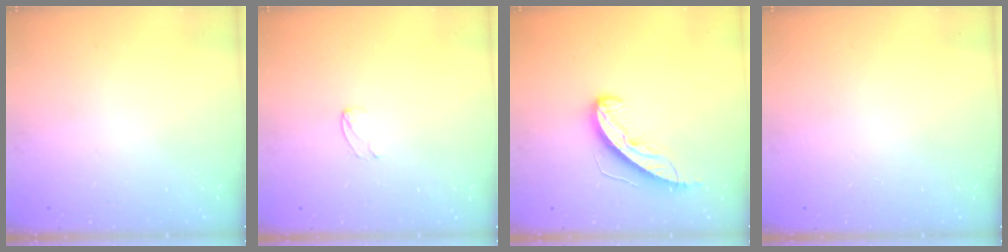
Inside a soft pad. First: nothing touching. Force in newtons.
{"total": 3.6, "press": 3.6, "slide": 0.2}
{"total": 9.0, "press": 9.0, "slide": 0.3}
{"total": 0.0}